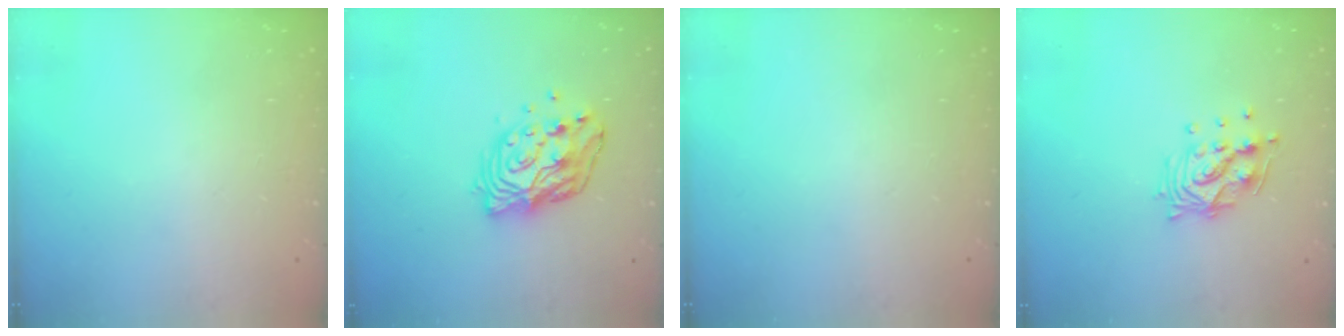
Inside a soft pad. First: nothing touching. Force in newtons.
{"total": 14.0, "press": 13.9, "slide": 1.7}
{"total": 0.0}
{"total": 11.5, "press": 11.5, "slide": 0.8}